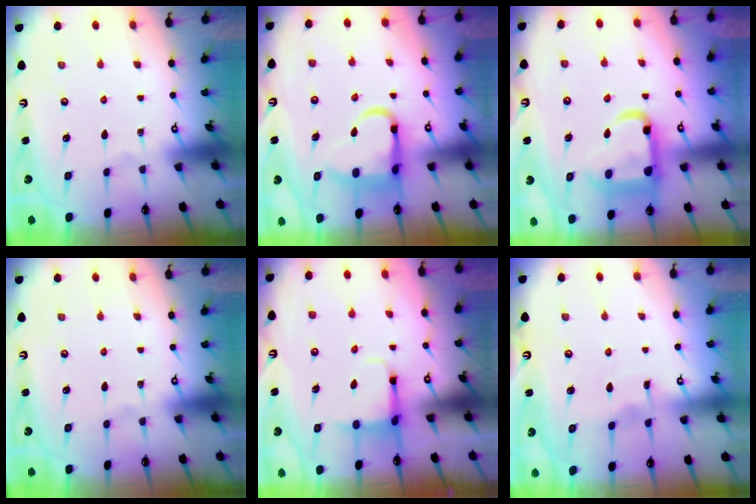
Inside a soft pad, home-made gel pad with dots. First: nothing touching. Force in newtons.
{"total": 10.9, "press": 10.8, "slide": 1.4}
{"total": 13.0, "press": 12.9, "slide": 1.6}
{"total": 0.0}
{"total": 3.7, "press": 3.5, "slide": 1.3}
{"total": 4.0, "press": 4.0, "slide": 0.6}